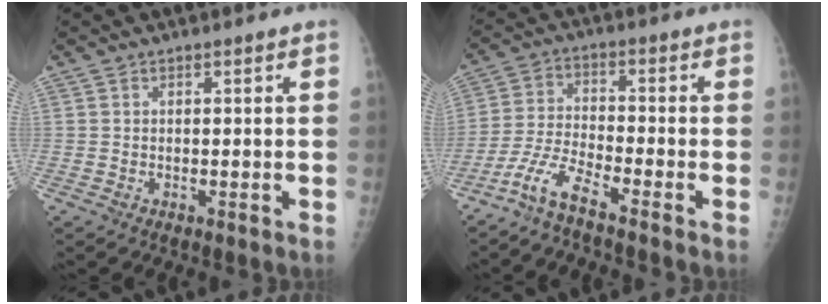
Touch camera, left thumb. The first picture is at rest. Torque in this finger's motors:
{"motor_torque": [-0.07, 0.12, 0.28, 0.71, 0.05]}